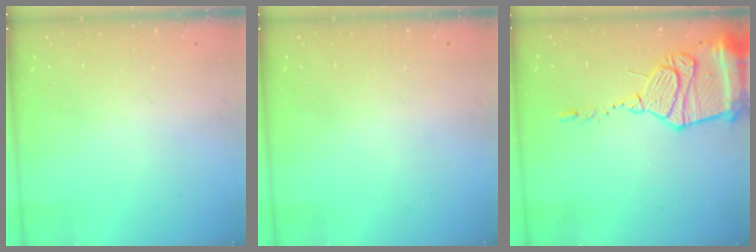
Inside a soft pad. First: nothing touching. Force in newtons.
{"total": 0.0}
{"total": 17.8, "press": 17.7, "slide": 1.5}